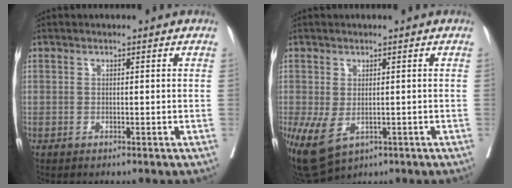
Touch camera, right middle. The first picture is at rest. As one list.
[{"total": 6.3, "force": [-2.2, 3.6, 4.6], "torque": [-0.094, -0.016, -0.027]}]